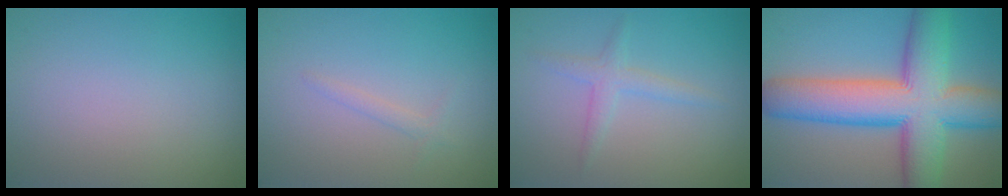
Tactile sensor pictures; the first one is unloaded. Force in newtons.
{"total": 0.9, "press": 0.9, "slide": 0.0}
{"total": 1.8, "press": 1.8, "slide": 0.1}
{"total": 12.6, "press": 12.6, "slide": 0.5}